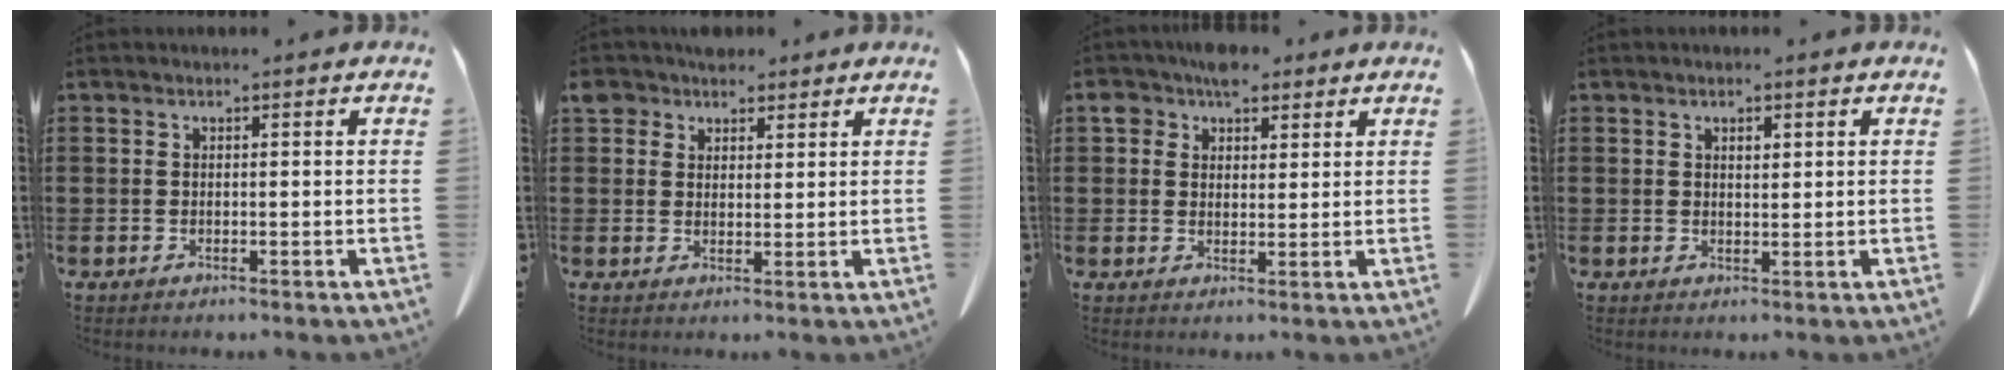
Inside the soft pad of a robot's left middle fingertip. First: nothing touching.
{"total": 4.1, "force": [3.1, 2.6, 0.8], "torque": [-0.022, 0.007, 0.056]}
{"total": 5.9, "force": [3.9, 3.6, 2.6], "torque": [-0.050, 0.010, 0.070]}
{"total": 1.1, "force": [0.7, 0.5, 0.7], "torque": [-0.008, 0.001, 0.010]}